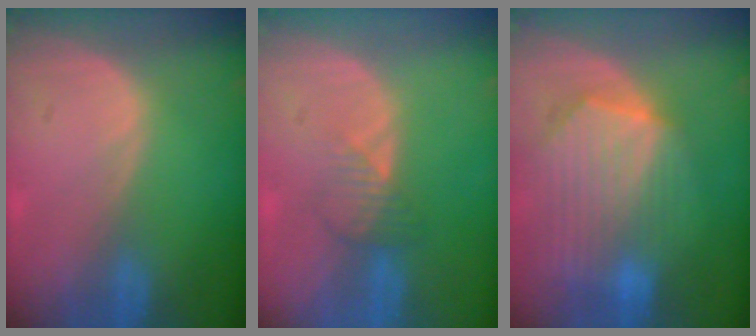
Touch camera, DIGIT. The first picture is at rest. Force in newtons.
{"total": 2.7, "press": 2.7, "slide": 0.3}
{"total": 10.3, "press": 9.0, "slide": 5.1}